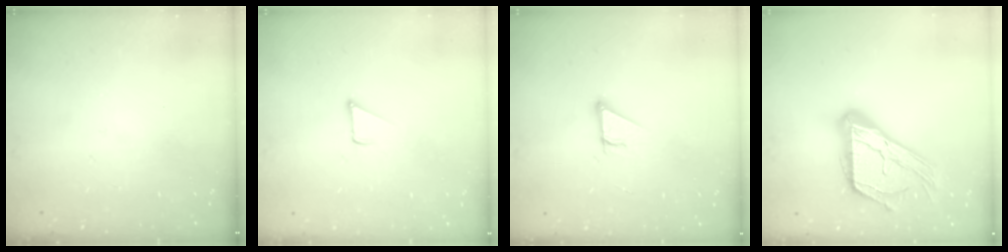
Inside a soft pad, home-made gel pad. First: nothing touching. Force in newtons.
{"total": 2.8, "press": 2.8, "slide": 0.2}
{"total": 3.6, "press": 3.6, "slide": 0.1}
{"total": 20.1, "press": 20.1, "slide": 1.7}